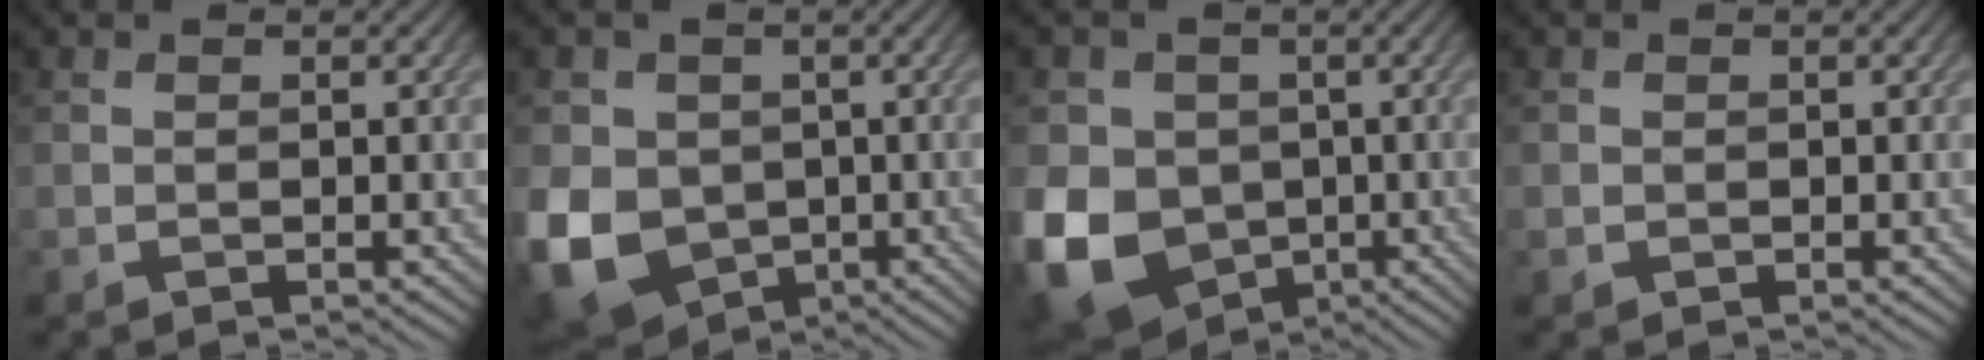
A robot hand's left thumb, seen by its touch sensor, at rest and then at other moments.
{"total": 11.8, "force": [-2.2, 9.8, 6.1], "torque": [-0.171, -0.040, -0.047]}
{"total": 15.0, "force": [-3.6, 12.6, 7.2], "torque": [-0.200, -0.036, -0.083]}
{"total": 0.7, "force": [-0.1, 0.6, 0.1], "torque": [-0.003, -0.005, -0.003]}